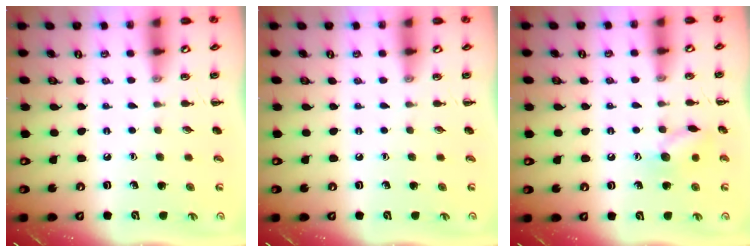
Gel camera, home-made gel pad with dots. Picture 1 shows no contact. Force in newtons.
{"total": 0.0}
{"total": 9.0, "press": 9.0, "slide": 0.9}